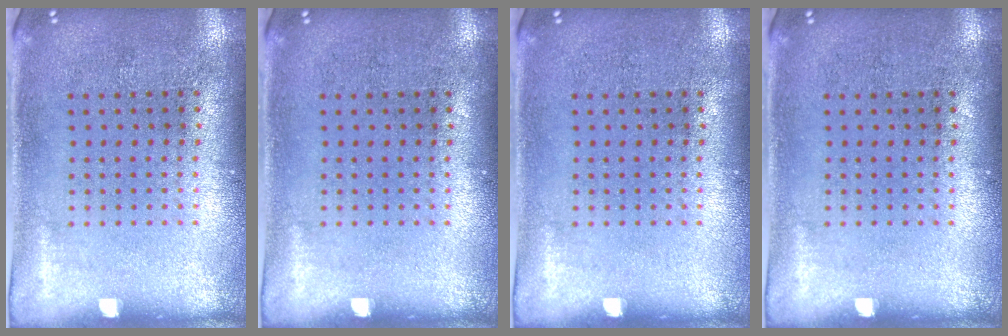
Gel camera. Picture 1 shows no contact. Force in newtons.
{"total": 0.0}
{"total": 0.0}
{"total": 0.0}